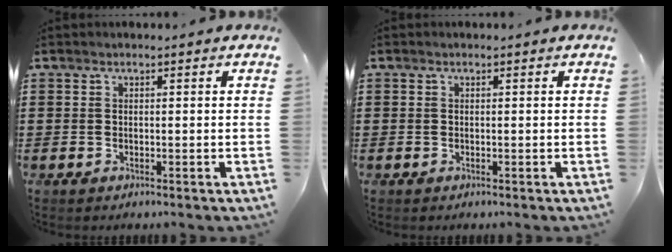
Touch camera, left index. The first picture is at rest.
{"total": 0.0}